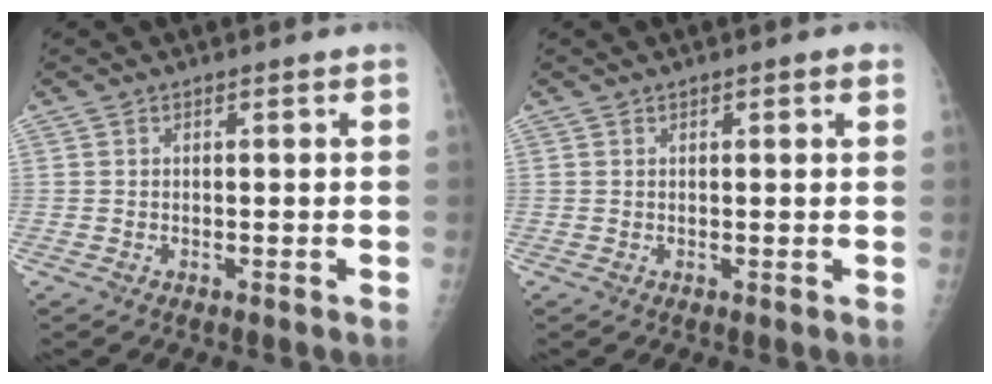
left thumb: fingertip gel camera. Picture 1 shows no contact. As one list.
[{"total": 1.8, "force": [0.9, 0.6, 1.4], "torque": [-0.014, 0.000, 0.010]}]